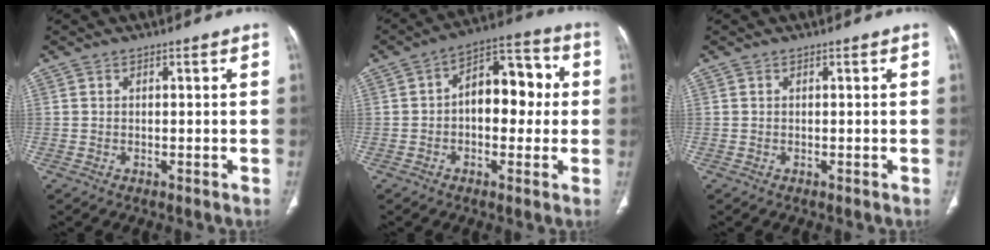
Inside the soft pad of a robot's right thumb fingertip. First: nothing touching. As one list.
[{"total": 12.0, "force": [0.5, 7.3, 9.5], "torque": [-0.098, 0.035, -0.004]}, {"total": 0.0}]